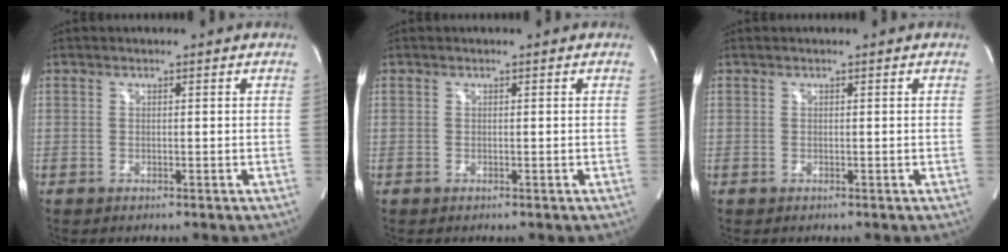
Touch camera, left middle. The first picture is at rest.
{"total": 0.0}
{"total": 0.0}